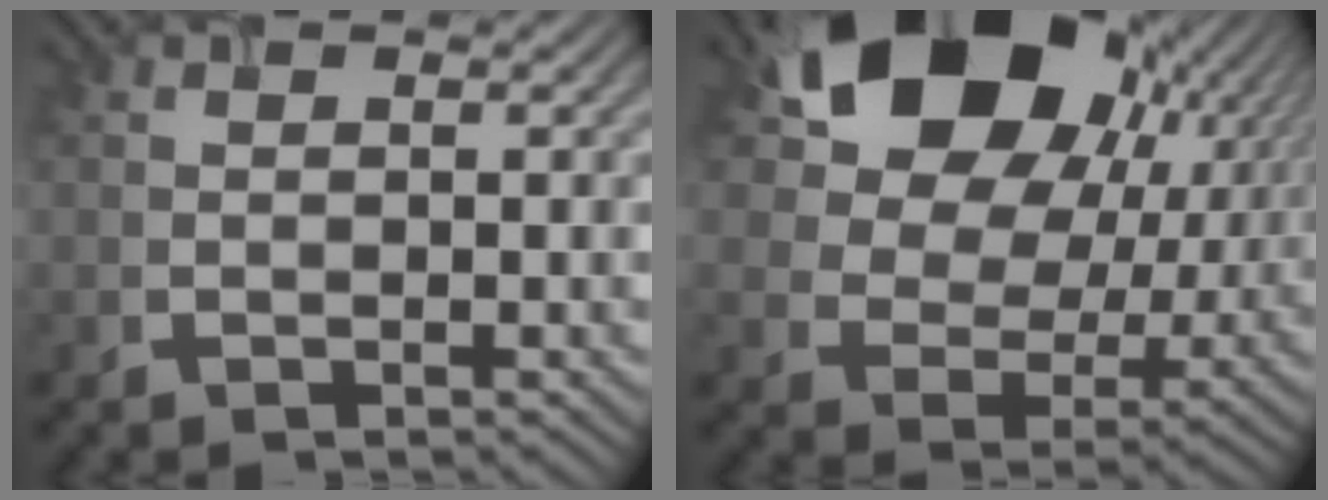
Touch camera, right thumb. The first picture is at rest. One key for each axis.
{"total": 18.7, "fx": 7.9, "fy": 13.2, "fz": 10.7, "tx": -0.190, "ty": 0.014, "tz": 0.145}